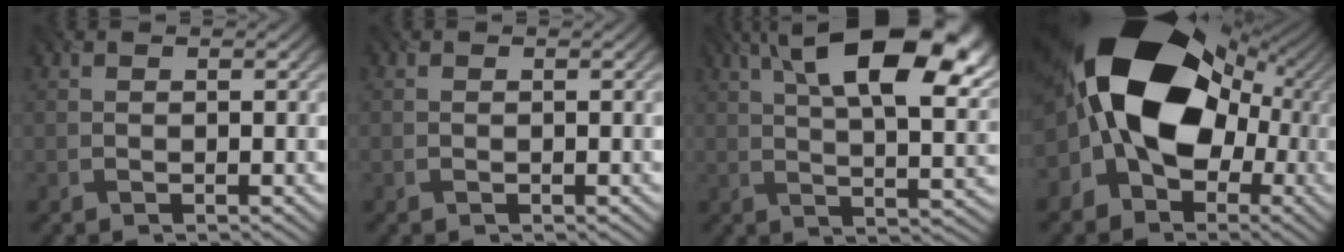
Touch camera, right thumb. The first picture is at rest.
{"total": 0.0}
{"total": 17.6, "force": [8.0, 7.0, 14.1], "torque": [-0.220, 0.027, 0.112]}
{"total": 19.8, "force": [0.6, 14.5, 13.5], "torque": [-0.216, -0.002, 0.004]}